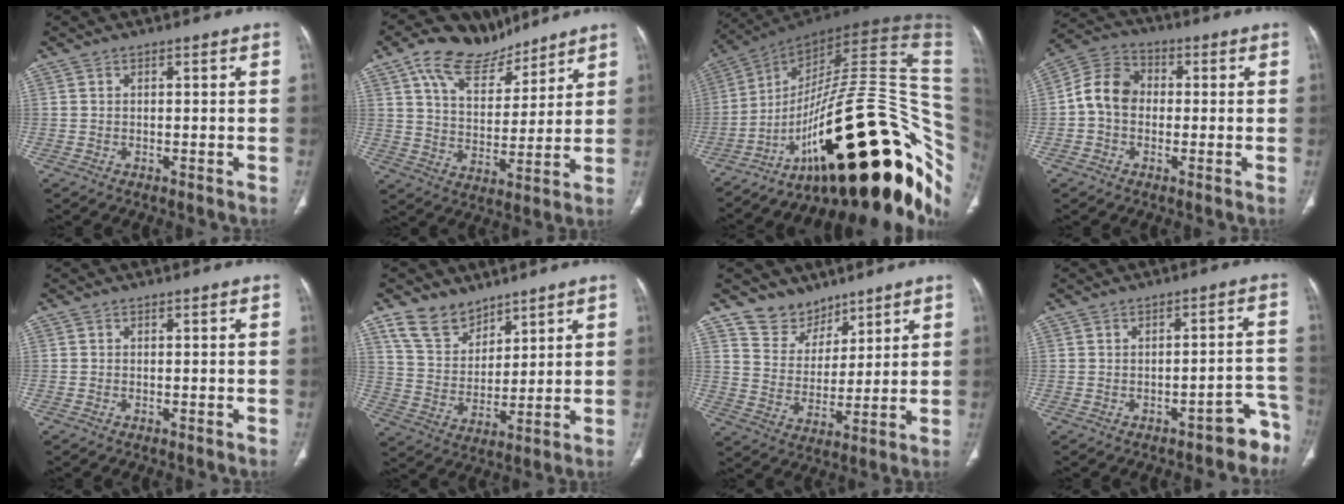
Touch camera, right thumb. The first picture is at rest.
{"total": 14.4, "force": [10.1, 7.5, 6.9], "torque": [-0.086, -0.040, 0.182]}
{"total": 42.9, "force": [-11.0, 16.5, 38.0], "torque": [-0.419, 0.098, -0.161]}
{"total": 8.6, "force": [-0.5, 6.9, 5.1], "torque": [-0.081, 0.030, -0.023]}
{"total": 0.0}
{"total": 9.6, "force": [7.2, 5.7, 2.9], "torque": [-0.031, -0.044, 0.151]}
{"total": 8.4, "force": [6.6, 5.1, 0.6], "torque": [0.023, -0.061, 0.135]}
{"total": 5.5, "force": [-4.2, 2.4, 2.7], "torque": [0.004, 0.060, -0.050]}